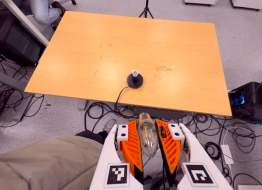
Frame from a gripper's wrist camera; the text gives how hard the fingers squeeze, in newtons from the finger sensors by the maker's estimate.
{"total": 19.6, "left": 21.3, "right": 17.9}